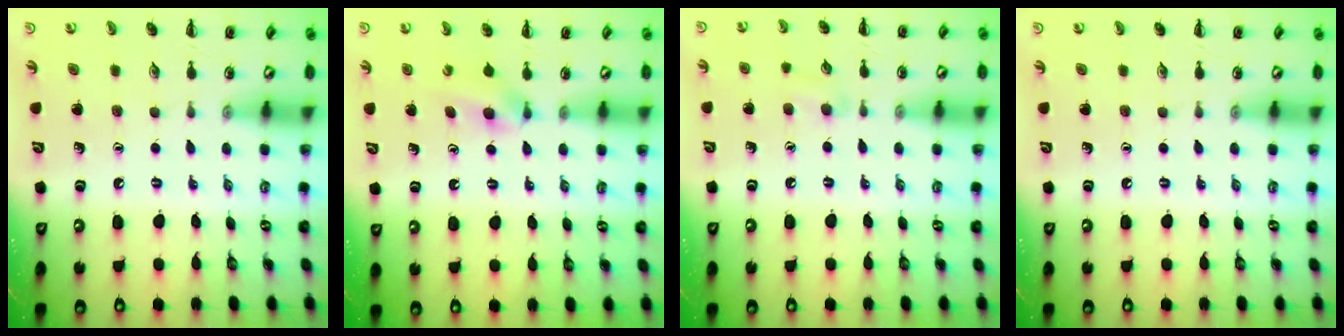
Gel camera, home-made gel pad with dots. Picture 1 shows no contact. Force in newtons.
{"total": 4.7, "press": 4.4, "slide": 1.6}
{"total": 6.2, "press": 5.9, "slide": 2.0}
{"total": 0.0}